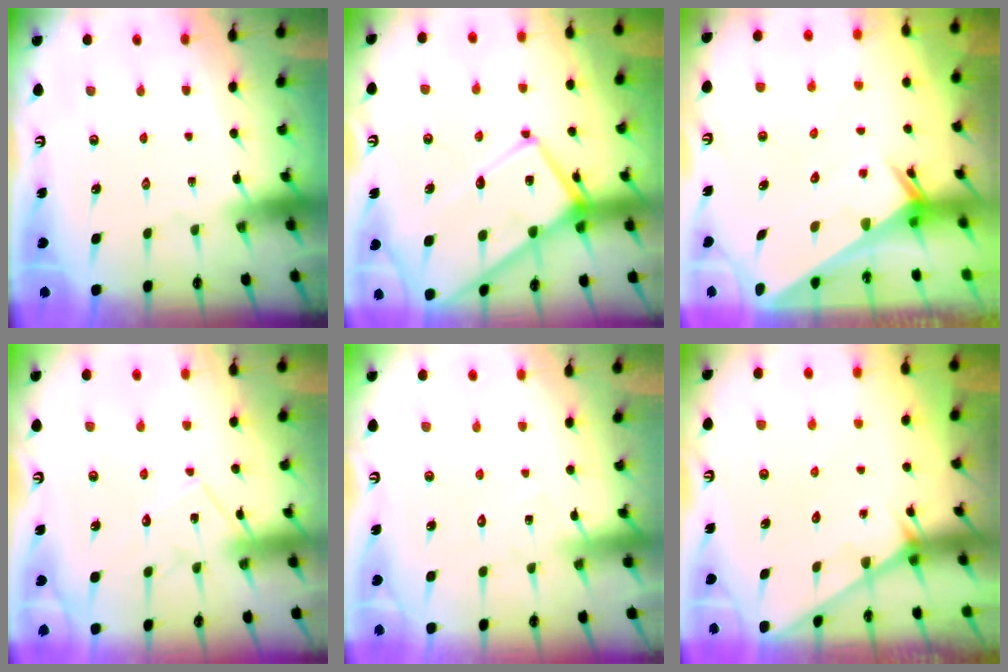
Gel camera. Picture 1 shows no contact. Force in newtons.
{"total": 16.1, "press": 16.1, "slide": 1.5}
{"total": 2.7, "press": 2.7, "slide": 0.1}
{"total": 10.7, "press": 10.7, "slide": 0.8}
{"total": 5.8, "press": 5.8, "slide": 0.5}
{"total": 2.1, "press": 2.1, "slide": 0.2}